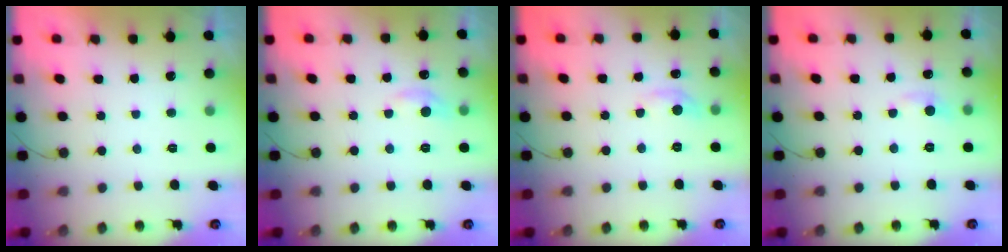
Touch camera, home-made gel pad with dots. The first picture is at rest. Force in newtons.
{"total": 6.6, "press": 6.6, "slide": 0.9}
{"total": 5.9, "press": 5.9, "slide": 0.5}
{"total": 5.9, "press": 5.9, "slide": 0.9}